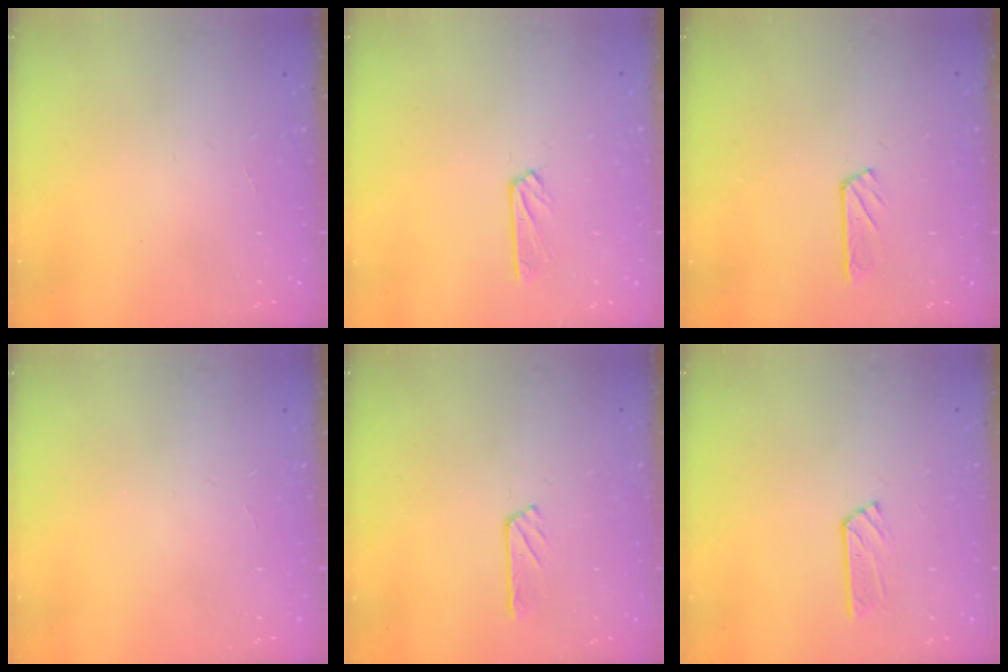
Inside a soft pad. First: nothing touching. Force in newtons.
{"total": 2.6, "press": 2.5, "slide": 0.3}
{"total": 2.9, "press": 2.9, "slide": 0.3}
{"total": 0.0}
{"total": 2.4, "press": 2.3, "slide": 0.3}
{"total": 3.4, "press": 3.4, "slide": 0.3}